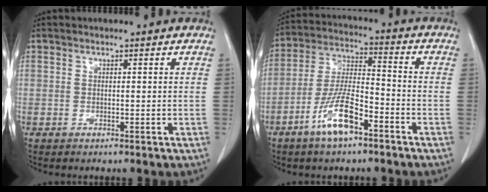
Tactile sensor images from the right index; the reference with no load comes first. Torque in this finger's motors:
{"motor_torque": [1.30, -0.83, 0.33, 0.17]}